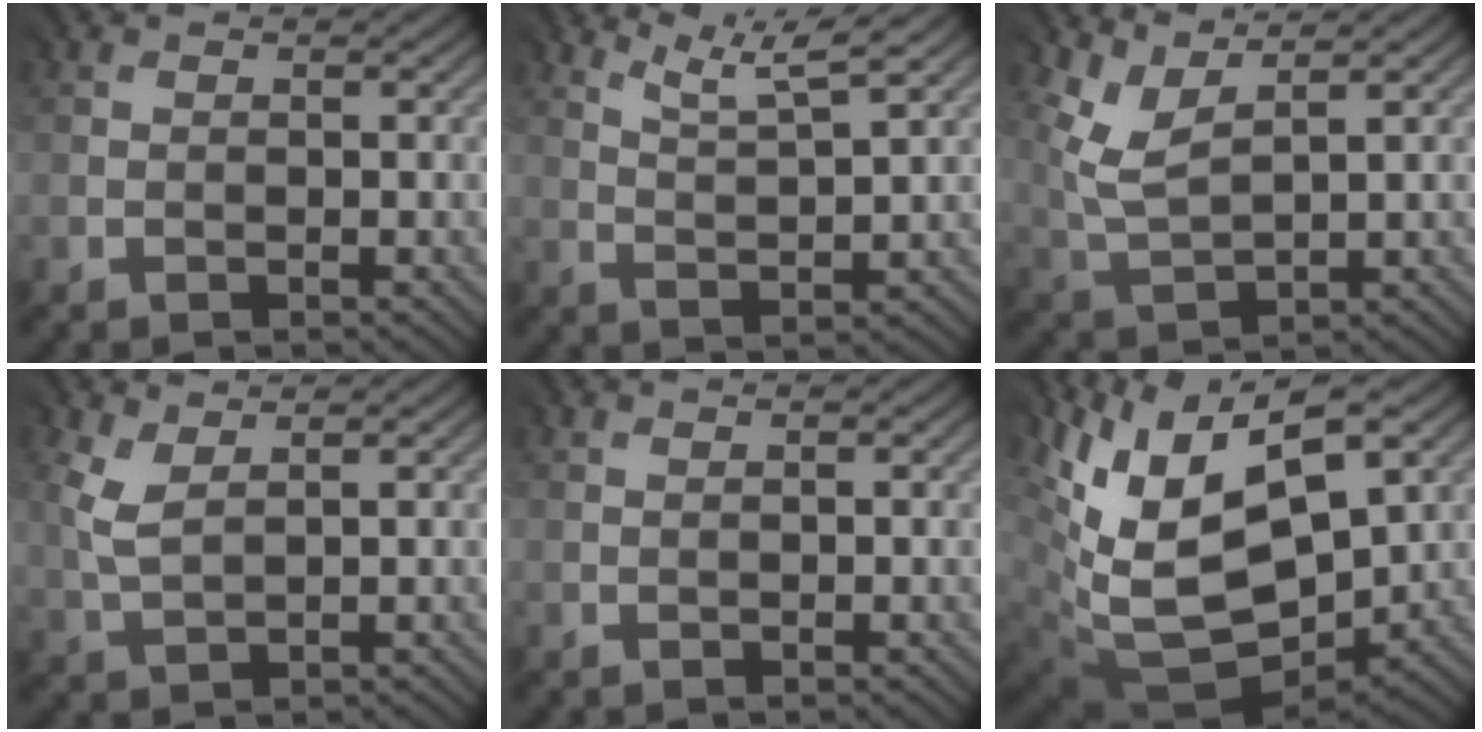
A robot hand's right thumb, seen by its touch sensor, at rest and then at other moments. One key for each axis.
{"total": 5.4, "fx": 4.2, "fy": 0.4, "fz": 3.3, "tx": -0.064, "ty": 0.002, "tz": 0.087}
{"total": 4.4, "fx": 3.4, "fy": 1.1, "fz": 2.5, "tx": -0.071, "ty": -0.001, "tz": 0.080}
{"total": 2.3, "fx": 1.5, "fy": 0.8, "fz": 1.5, "tx": -0.054, "ty": 0.003, "tz": 0.036}
{"total": 0.0}
{"total": 15.1, "fx": 4.3, "fy": 9.2, "fz": 11.2, "tx": -0.236, "ty": -0.014, "tz": 0.107}